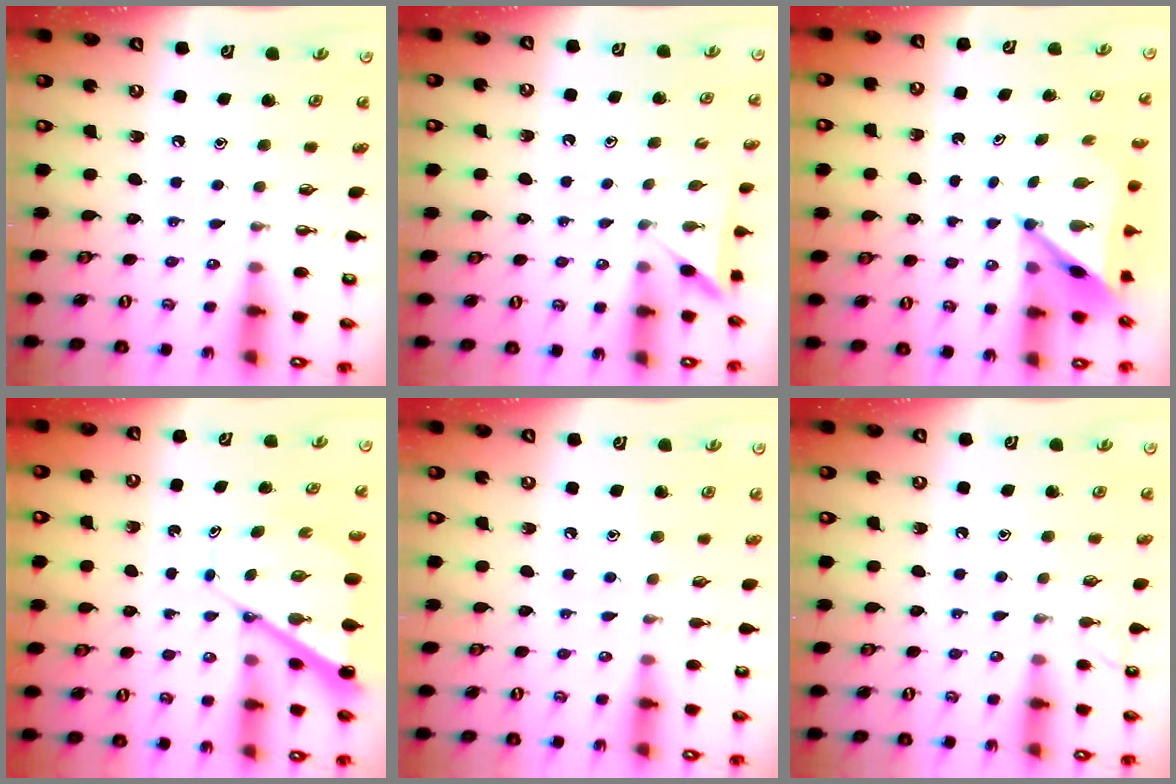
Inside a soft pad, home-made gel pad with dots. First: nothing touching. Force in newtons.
{"total": 2.2, "press": 2.2, "slide": 0.2}
{"total": 4.9, "press": 4.9, "slide": 0.2}
{"total": 7.8, "press": 7.8, "slide": 0.7}
{"total": 5.5, "press": 5.5, "slide": 0.6}
{"total": 2.9, "press": 2.9, "slide": 0.3}